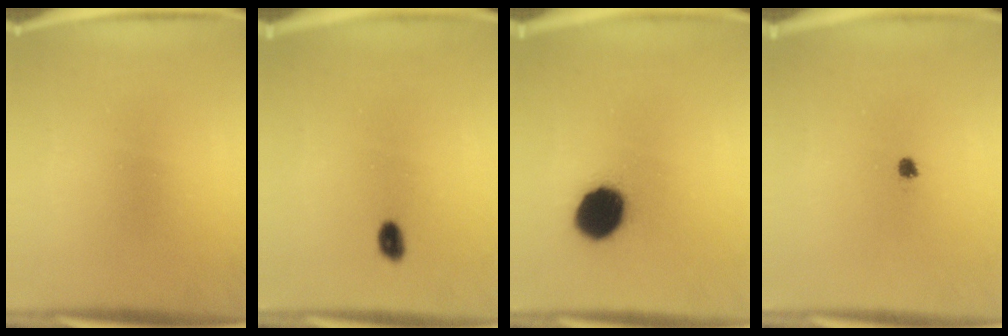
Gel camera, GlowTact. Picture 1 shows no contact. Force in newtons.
{"total": 1.9}
{"total": 13.1}
{"total": 1.3}